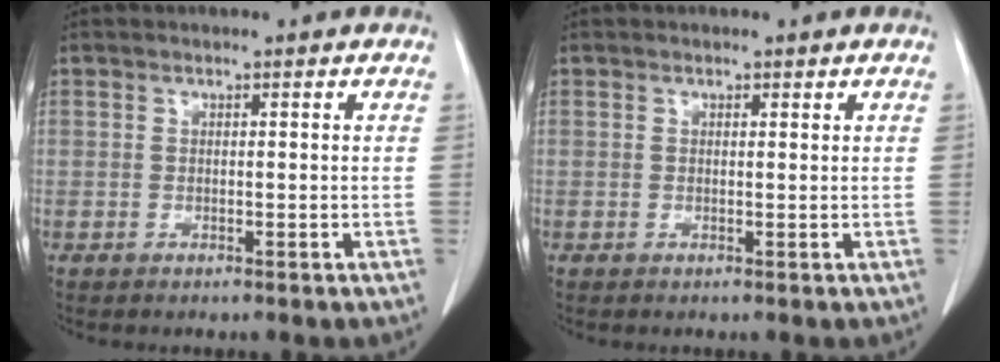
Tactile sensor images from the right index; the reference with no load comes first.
{"total": 0.0}